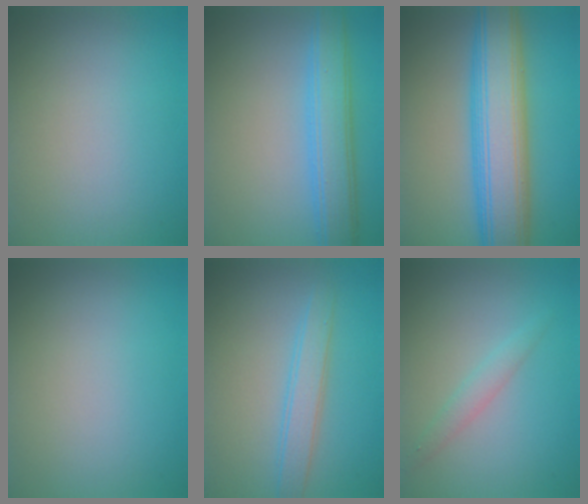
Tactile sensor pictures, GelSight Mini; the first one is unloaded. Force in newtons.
{"total": 5.2, "press": 5.2, "slide": 0.1}
{"total": 10.1, "press": 10.1, "slide": 0.1}
{"total": 0.0}
{"total": 2.7, "press": 2.7, "slide": 0.1}
{"total": 1.6, "press": 1.6, "slide": 0.0}